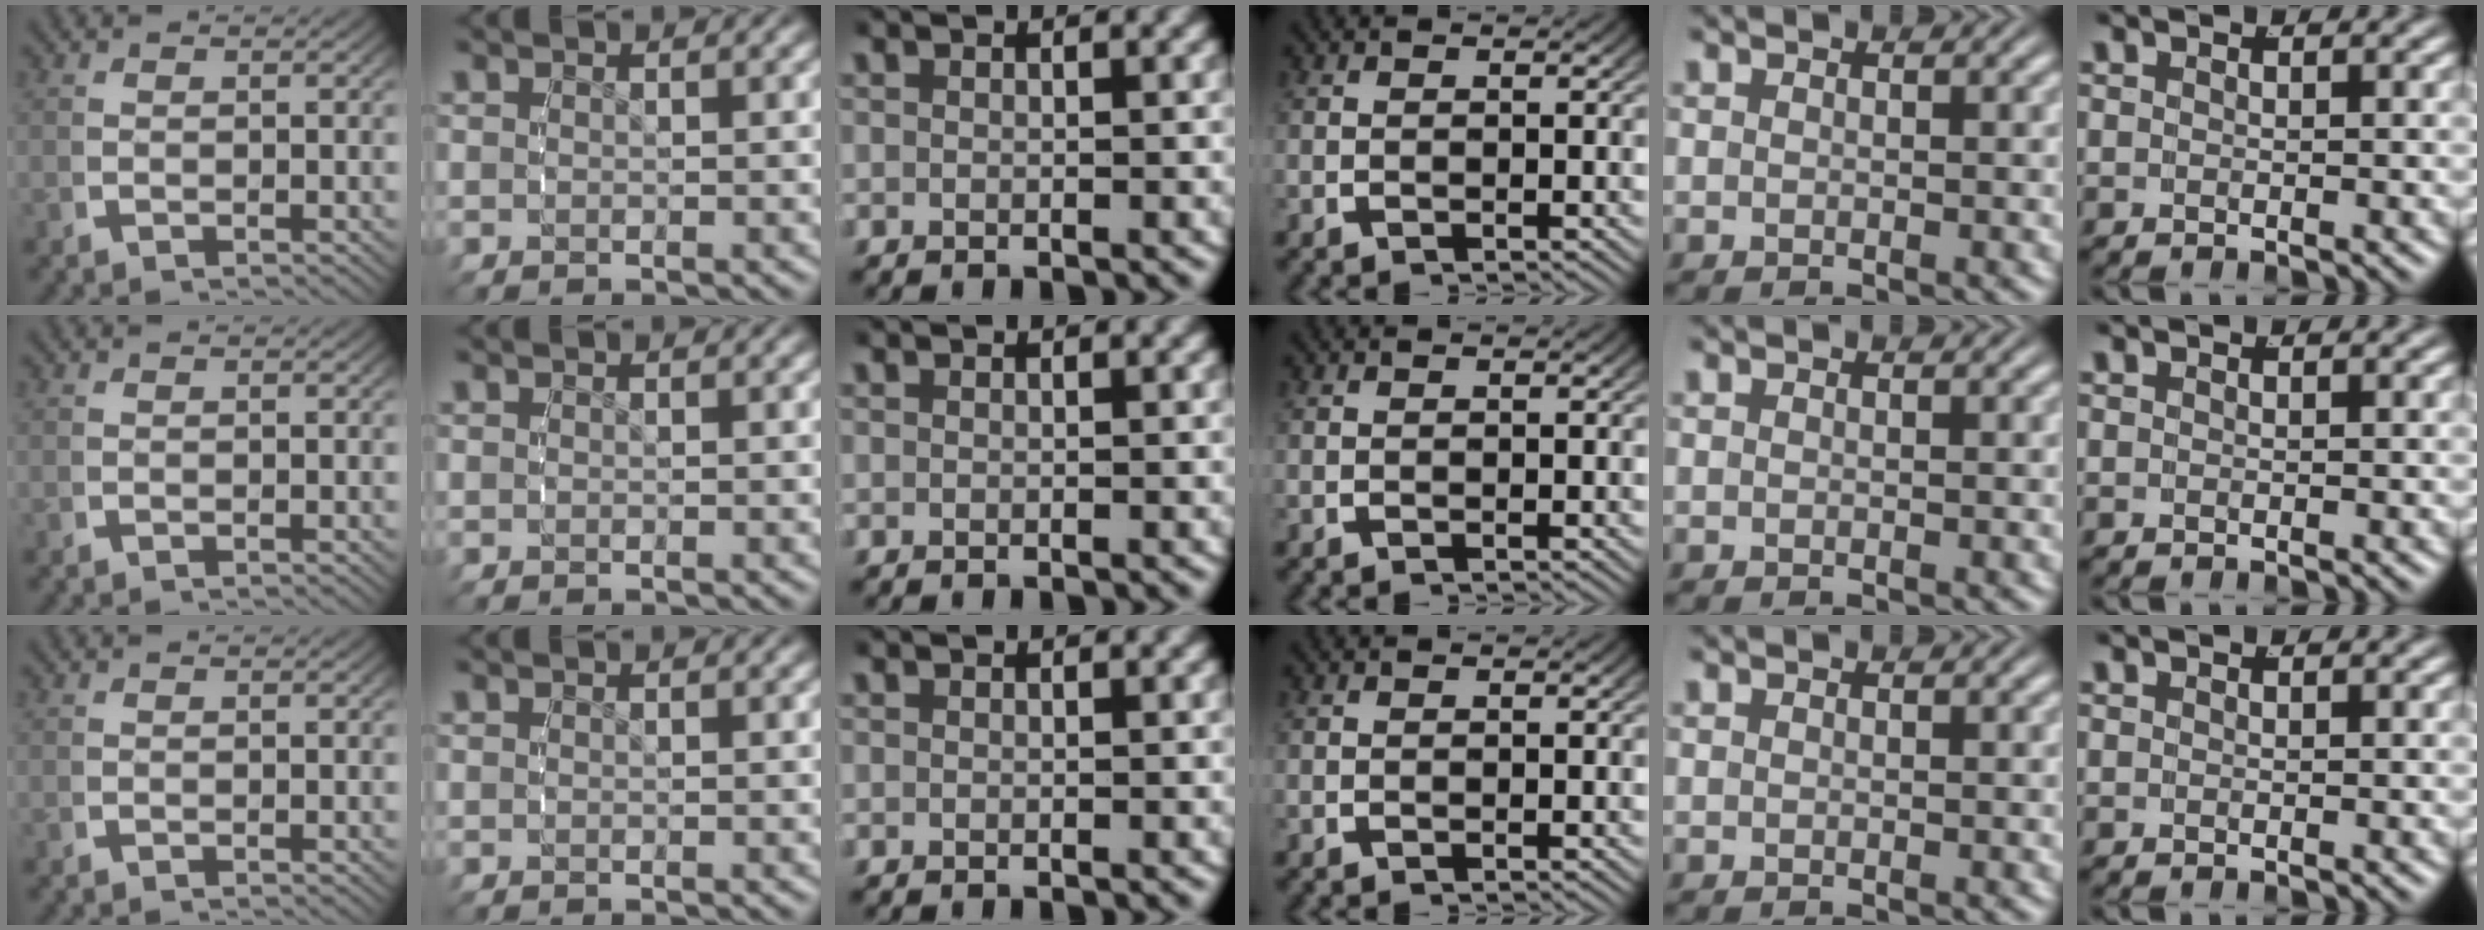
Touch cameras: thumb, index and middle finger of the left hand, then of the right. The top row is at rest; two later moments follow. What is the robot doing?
{"motion": "reach", "object": "stress ball aka squeeze ball"}